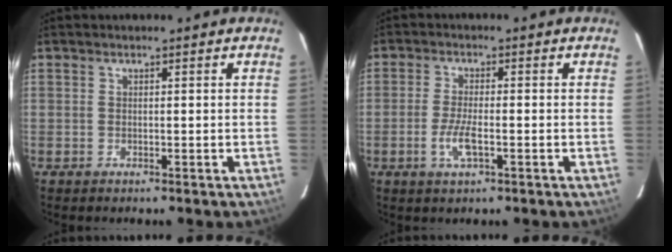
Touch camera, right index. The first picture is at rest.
{"total": 4.6, "force": [-1.7, 1.1, 4.2], "torque": [-0.089, -0.004, -0.034]}